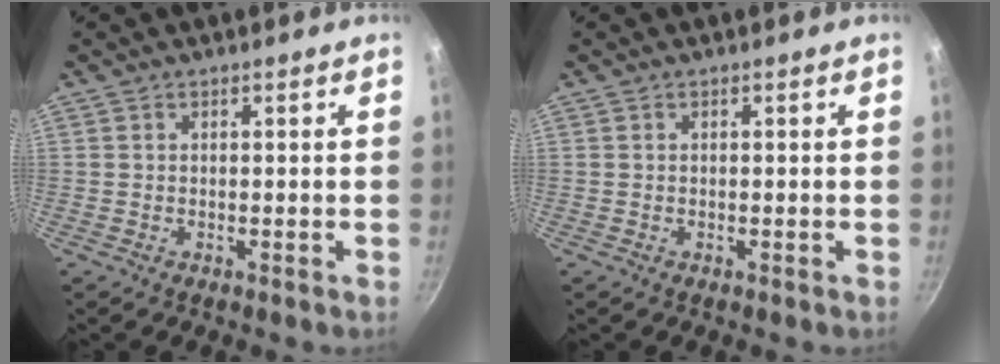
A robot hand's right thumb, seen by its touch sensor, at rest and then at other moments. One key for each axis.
{"total": 0.0}